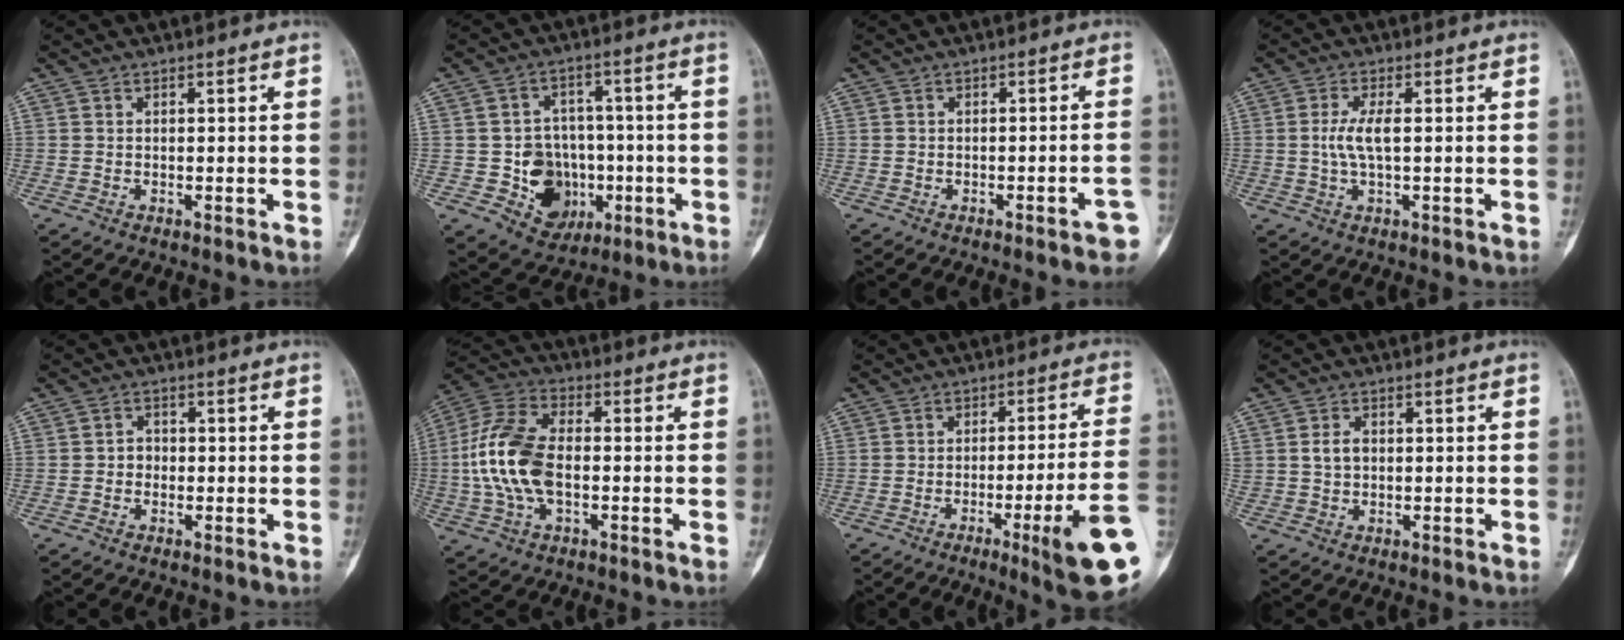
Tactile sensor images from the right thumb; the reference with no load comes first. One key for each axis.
{"total": 11.2, "fx": -2.4, "fy": 9.8, "fz": 4.9, "tx": -0.020, "ty": 0.024, "tz": -0.027}
{"total": 4.2, "fx": -2.2, "fy": 0.5, "fz": 3.5, "tx": -0.043, "ty": 0.018, "tz": -0.027}
{"total": 4.4, "fx": 0.1, "fy": 1.2, "fz": 4.2, "tx": -0.104, "ty": 0.002, "tz": 0.002}
{"total": 2.3, "fx": -0.4, "fy": 2.0, "fz": 1.0, "tx": -0.003, "ty": 0.008, "tz": -0.011}
{"total": 14.7, "fx": -1.2, "fy": 8.2, "fz": 12.1, "tx": -0.260, "ty": 0.024, "tz": -0.026}
{"total": 15.2, "fx": -5.6, "fy": 0.6, "fz": 14.1, "tx": -0.176, "ty": 0.014, "tz": -0.077}
{"total": 2.9, "fx": 0.4, "fy": 2.1, "fz": 2.0, "tx": -0.032, "ty": 0.005, "tz": 0.009}